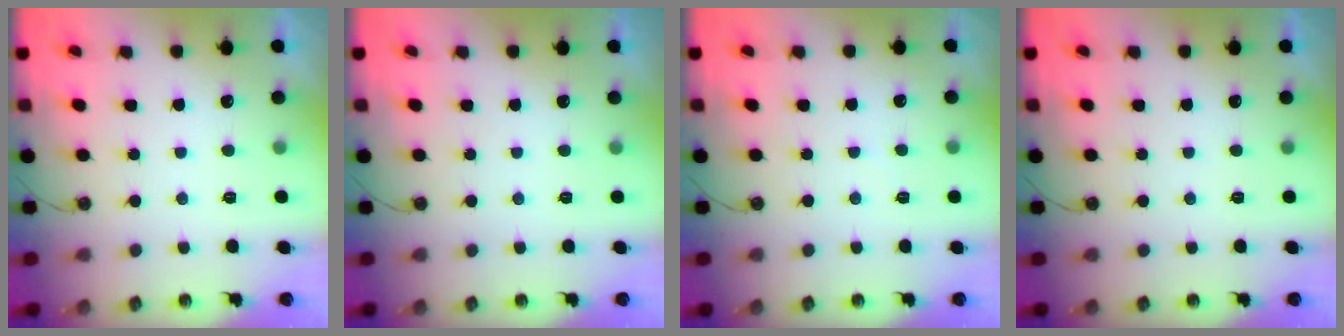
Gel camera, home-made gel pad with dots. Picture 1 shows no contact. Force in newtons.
{"total": 0.0}
{"total": 3.2, "press": 3.2, "slide": 0.5}
{"total": 0.0}